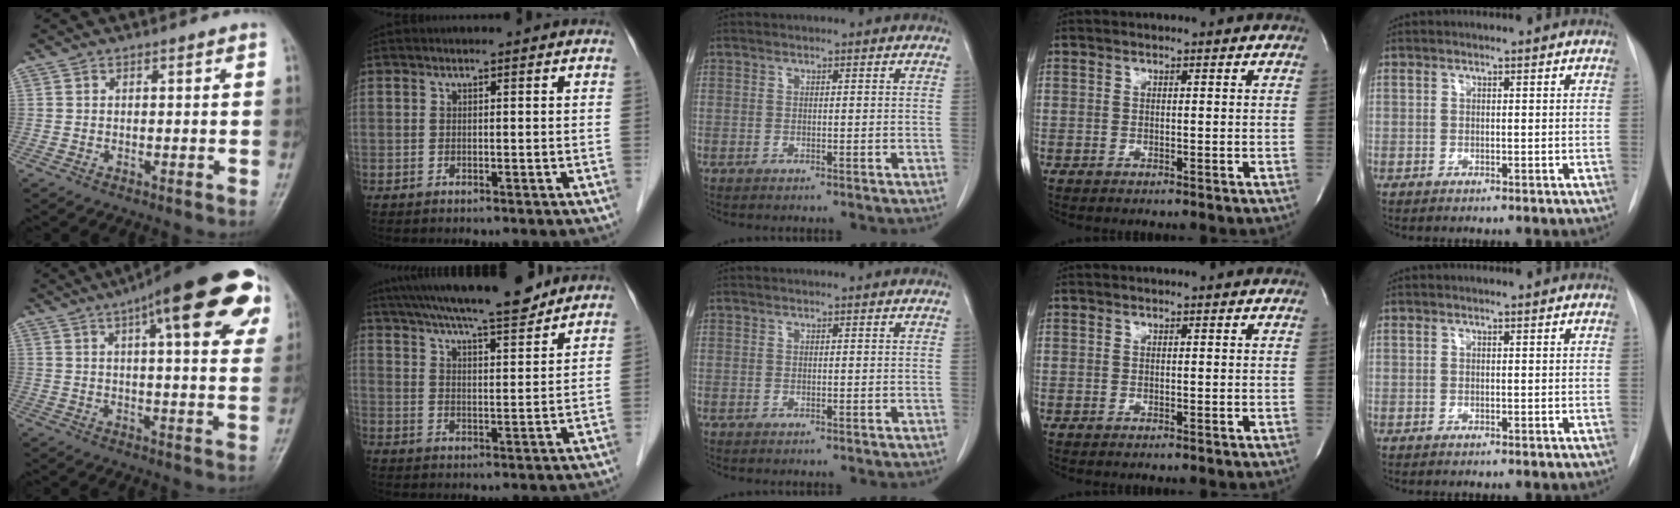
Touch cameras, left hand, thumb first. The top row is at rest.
{"thumb": {"total": 22.6, "force": [10.7, 6.5, 18.8], "torque": [-0.240, -0.002, 0.138]}, "index": {"total": 15.0, "force": [12.7, 1.4, 7.9], "torque": [-0.131, 0.004, 0.186]}}